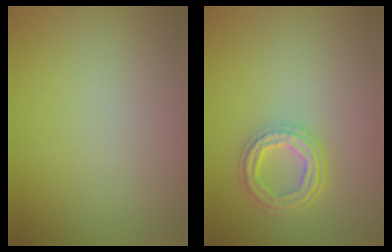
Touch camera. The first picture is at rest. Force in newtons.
{"total": 4.2, "press": 3.3, "slide": 2.6}